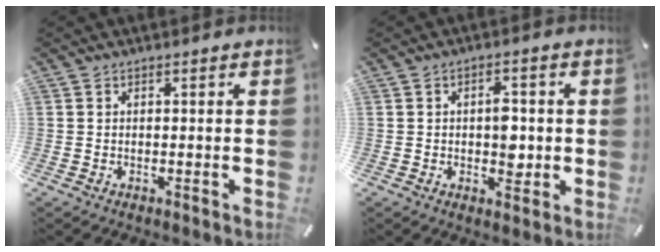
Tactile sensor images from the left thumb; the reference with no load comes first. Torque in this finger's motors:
{"motor_torque": [0.85, 0.81, 0.59, 0.15, 0.00]}